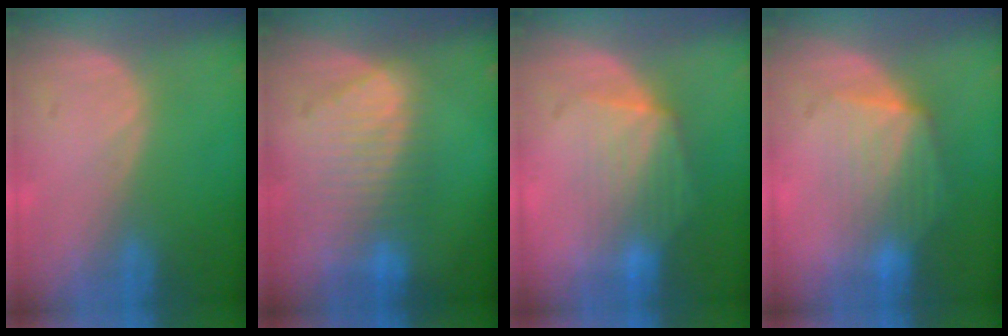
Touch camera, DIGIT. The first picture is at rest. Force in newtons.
{"total": 8.1, "press": 7.6, "slide": 3.0}
{"total": 6.9, "press": 6.5, "slide": 2.4}
{"total": 7.3, "press": 6.9, "slide": 2.6}